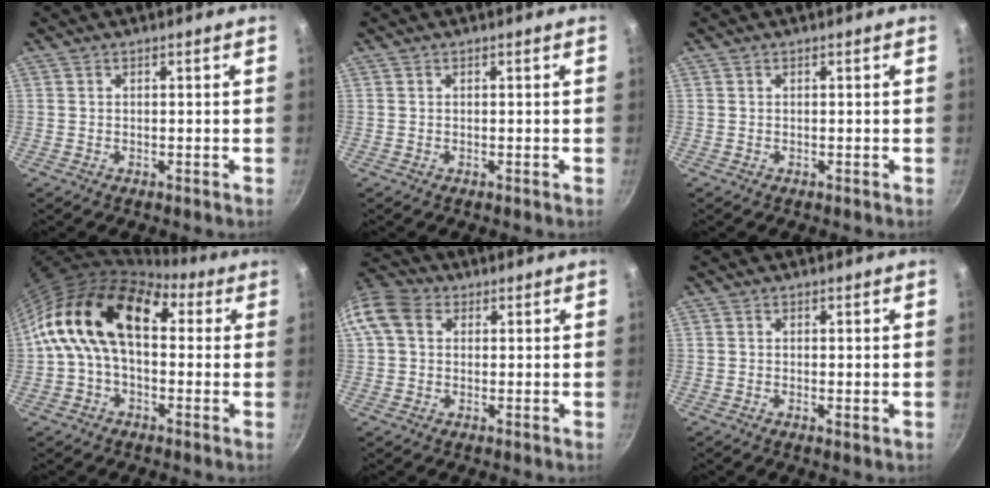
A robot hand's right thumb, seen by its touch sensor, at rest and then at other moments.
{"total": 0.0}
{"total": 0.0}
{"total": 17.5, "force": [2.7, 11.2, 13.2], "torque": [-0.208, 0.035, 0.022]}
{"total": 9.3, "force": [2.1, 7.3, 5.5], "torque": [-0.098, 0.018, 0.022]}
{"total": 0.8, "force": [0.0, 0.3, 0.8], "torque": [-0.015, -0.003, -0.002]}